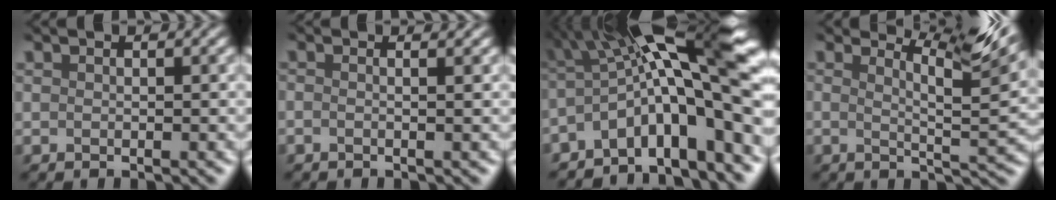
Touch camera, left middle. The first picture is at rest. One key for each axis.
{"total": 1.7, "fx": 0.3, "fy": 1.1, "fz": 1.3, "tx": 0.013, "ty": 0.000, "tz": -0.025}
{"total": 12.5, "fx": -2.2, "fy": 3.1, "fz": 11.9, "tx": -0.173, "ty": 0.024, "tz": -0.033}
{"total": 6.4, "fx": 4.1, "fy": 0.3, "fz": 4.9, "tx": -0.078, "ty": 0.010, "tz": 0.057}